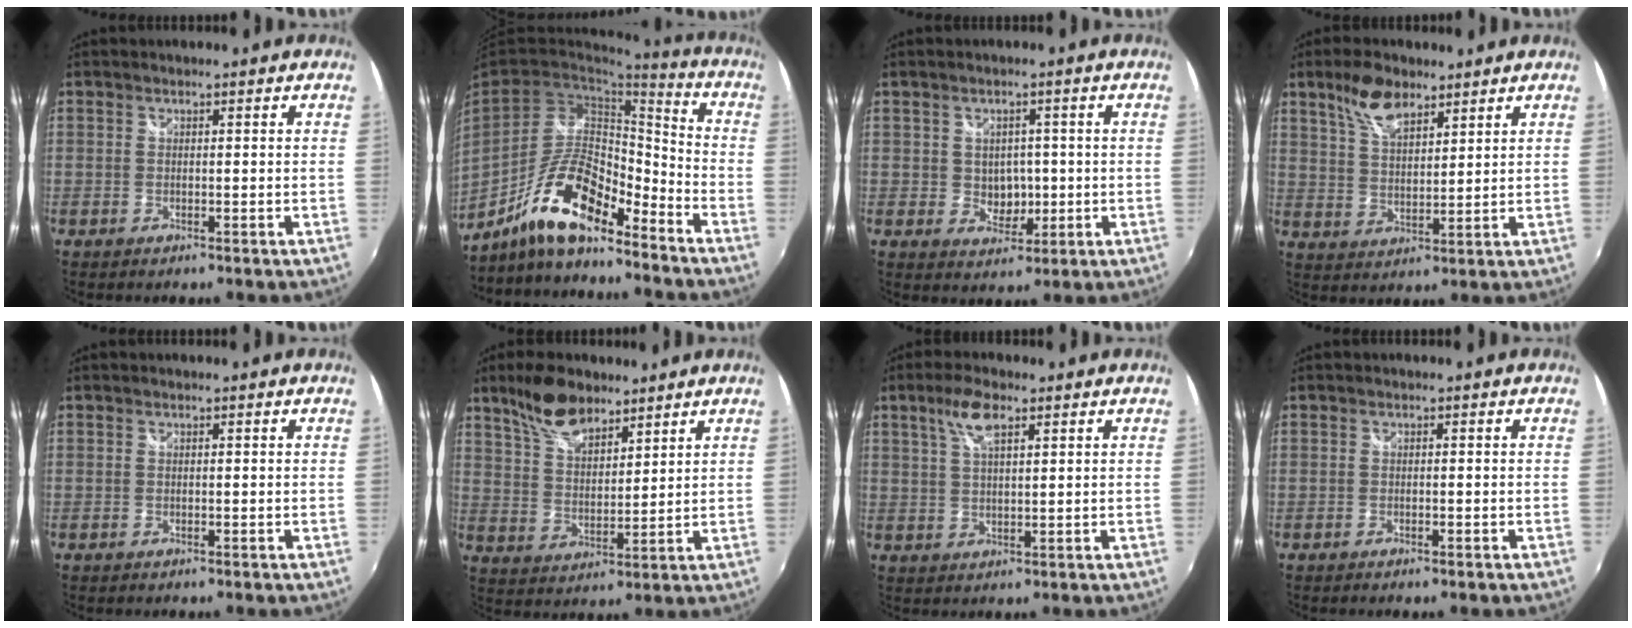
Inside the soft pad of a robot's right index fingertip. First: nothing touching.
{"total": 15.7, "force": [-11.1, 4.5, 10.1], "torque": [-0.205, -0.002, -0.210]}
{"total": 4.4, "force": [-0.1, 3.8, 2.2], "torque": [-0.036, 0.003, 0.006]}
{"total": 8.1, "force": [5.5, 3.5, 4.8], "torque": [-0.087, 0.010, 0.105]}
{"total": 0.0}
{"total": 10.3, "force": [7.6, 4.4, 5.5], "torque": [-0.105, 0.016, 0.145]}
{"total": 5.8, "force": [3.1, 1.9, 4.5], "torque": [-0.086, 0.009, 0.059]}
{"total": 0.9, "force": [-0.6, 0.3, 0.5], "torque": [-0.011, -0.002, -0.011]}